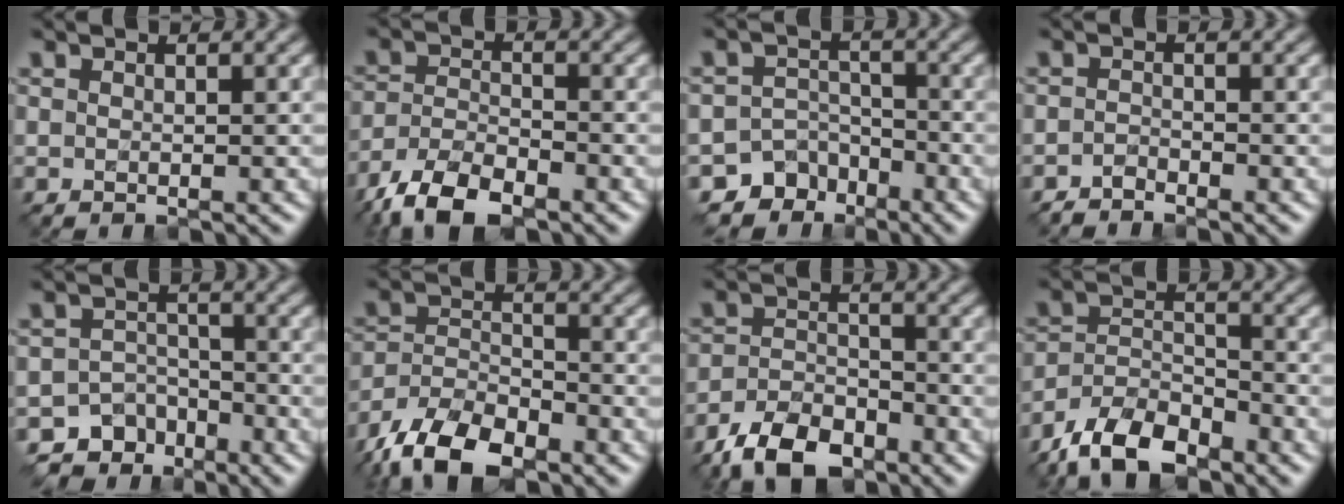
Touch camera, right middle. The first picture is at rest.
{"total": 6.9, "force": [-5.0, 2.8, 3.7], "torque": [-0.069, -0.002, -0.102]}
{"total": 5.5, "force": [-4.1, 3.5, 0.1], "torque": [0.019, 0.000, -0.058]}
{"total": 1.2, "force": [-1.2, 0.2, -0.1], "torque": [0.001, 0.005, -0.028]}
{"total": 5.7, "force": [-4.5, 3.6, 0.2], "torque": [0.019, -0.001, -0.061]}
{"total": 8.6, "force": [-6.4, 3.8, 4.2], "torque": [-0.080, -0.001, -0.127]}
{"total": 6.4, "force": [-4.8, 3.0, 2.9], "torque": [-0.053, 0.000, -0.097]}
{"total": 7.8, "force": [-6.1, 3.4, 3.5], "torque": [-0.062, 0.005, -0.122]}